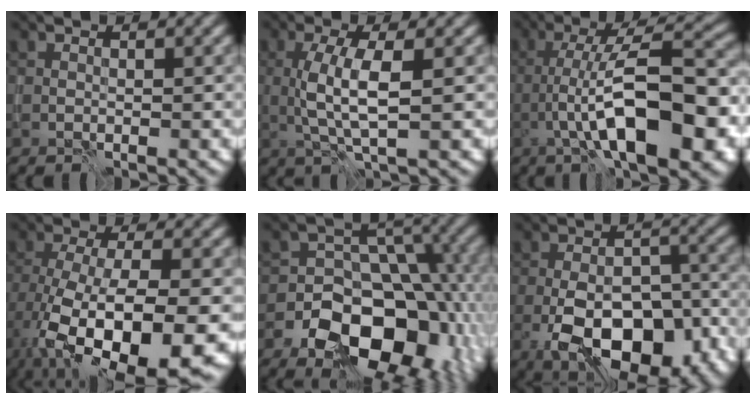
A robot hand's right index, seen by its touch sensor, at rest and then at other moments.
{"total": 4.1, "force": [0.1, 1.0, 3.9], "torque": [-0.086, 0.001, 0.003]}
{"total": 10.9, "force": [-3.9, 2.5, 9.9], "torque": [-0.152, 0.020, -0.065]}
{"total": 14.0, "force": [-6.5, 5.5, 11.2], "torque": [-0.200, -0.036, -0.097]}
{"total": 12.9, "force": [-5.2, 8.3, 8.4], "torque": [-0.103, -0.012, -0.089]}
{"total": 11.9, "force": [-5.5, 5.9, 8.7], "torque": [-0.131, -0.011, -0.088]}